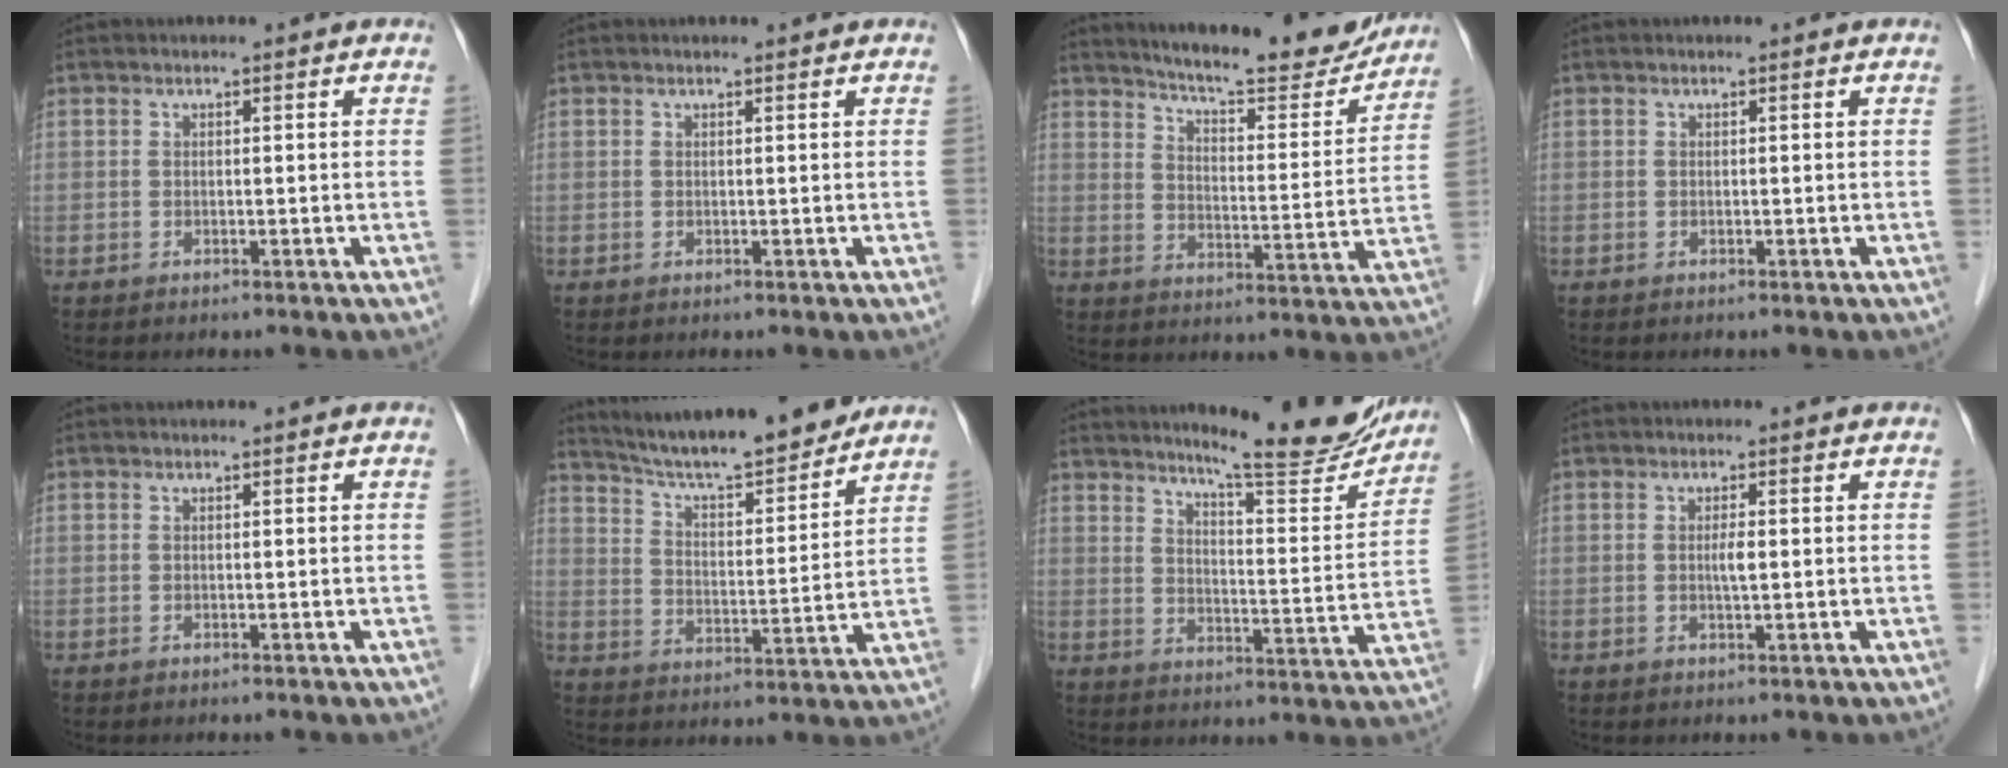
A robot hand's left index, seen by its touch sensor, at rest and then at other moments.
{"total": 0.6, "force": [0.6, 0.0, 0.2], "torque": [-0.009, 0.003, 0.010]}
{"total": 18.0, "force": [16.6, 2.5, 6.6], "torque": [-0.095, -0.036, 0.218]}
{"total": 0.0}
{"total": 0.0}
{"total": 16.6, "force": [15.0, 1.6, 6.9], "torque": [-0.114, 0.003, 0.236]}
{"total": 16.8, "force": [15.2, 1.3, 7.1], "torque": [-0.096, -0.051, 0.196]}
{"total": 1.7, "force": [0.0, 0.2, 1.7], "torque": [-0.031, 0.000, 0.001]}